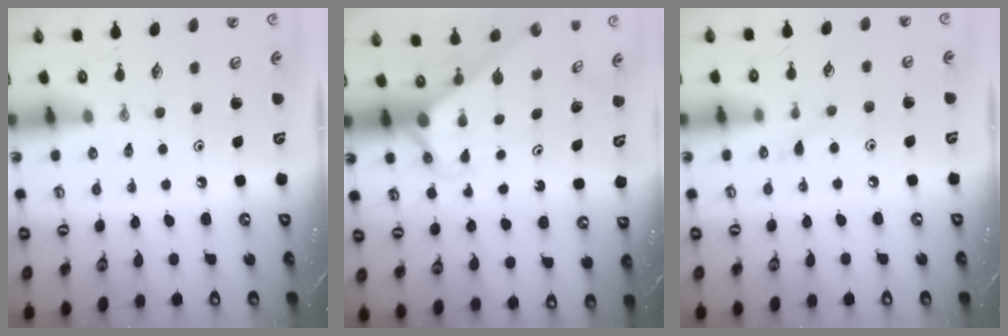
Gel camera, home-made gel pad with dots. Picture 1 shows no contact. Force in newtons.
{"total": 2.9, "press": 2.9, "slide": 0.0}
{"total": 6.9, "press": 6.9, "slide": 0.5}